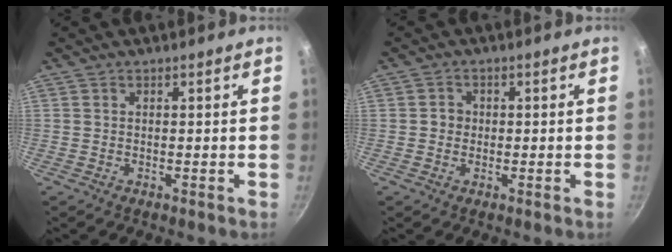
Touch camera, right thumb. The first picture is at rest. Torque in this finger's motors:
{"motor_torque": [0.11, 0.93, 0.51, -0.41, -0.03]}